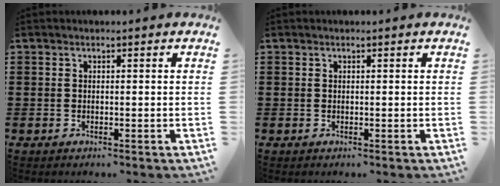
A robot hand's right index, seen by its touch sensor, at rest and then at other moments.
{"total": 0.0}